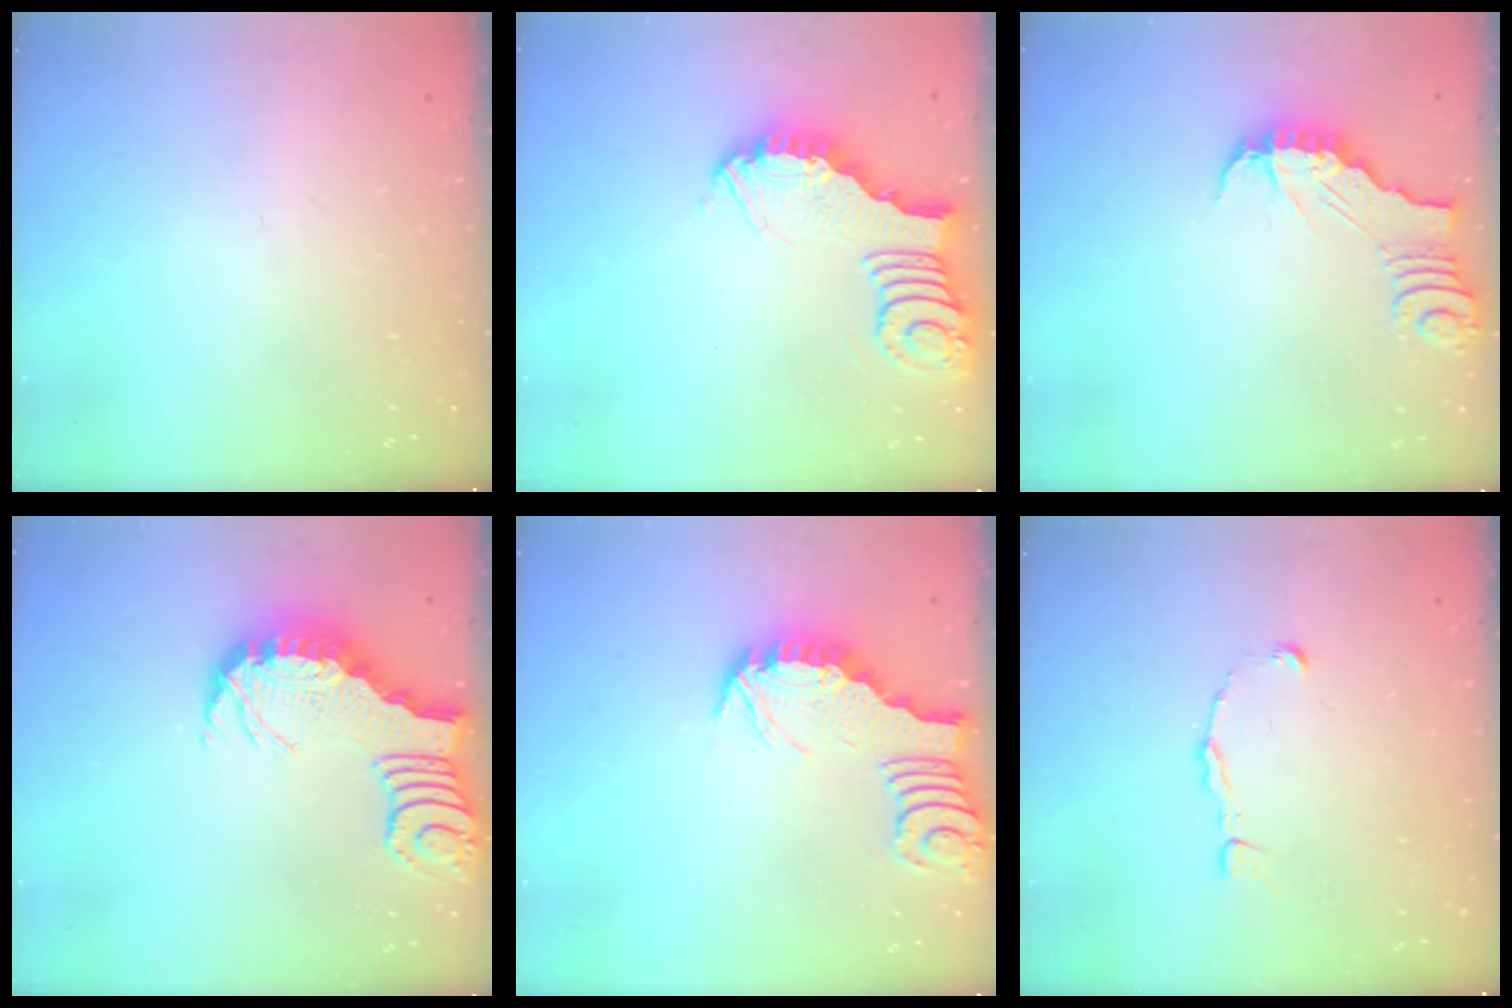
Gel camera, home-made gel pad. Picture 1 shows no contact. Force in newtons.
{"total": 3.9, "press": 3.9, "slide": 0.3}
{"total": 3.2, "press": 3.2, "slide": 0.2}
{"total": 3.3, "press": 3.3, "slide": 0.5}
{"total": 2.7, "press": 2.7, "slide": 0.3}
{"total": 1.5, "press": 1.5, "slide": 0.1}